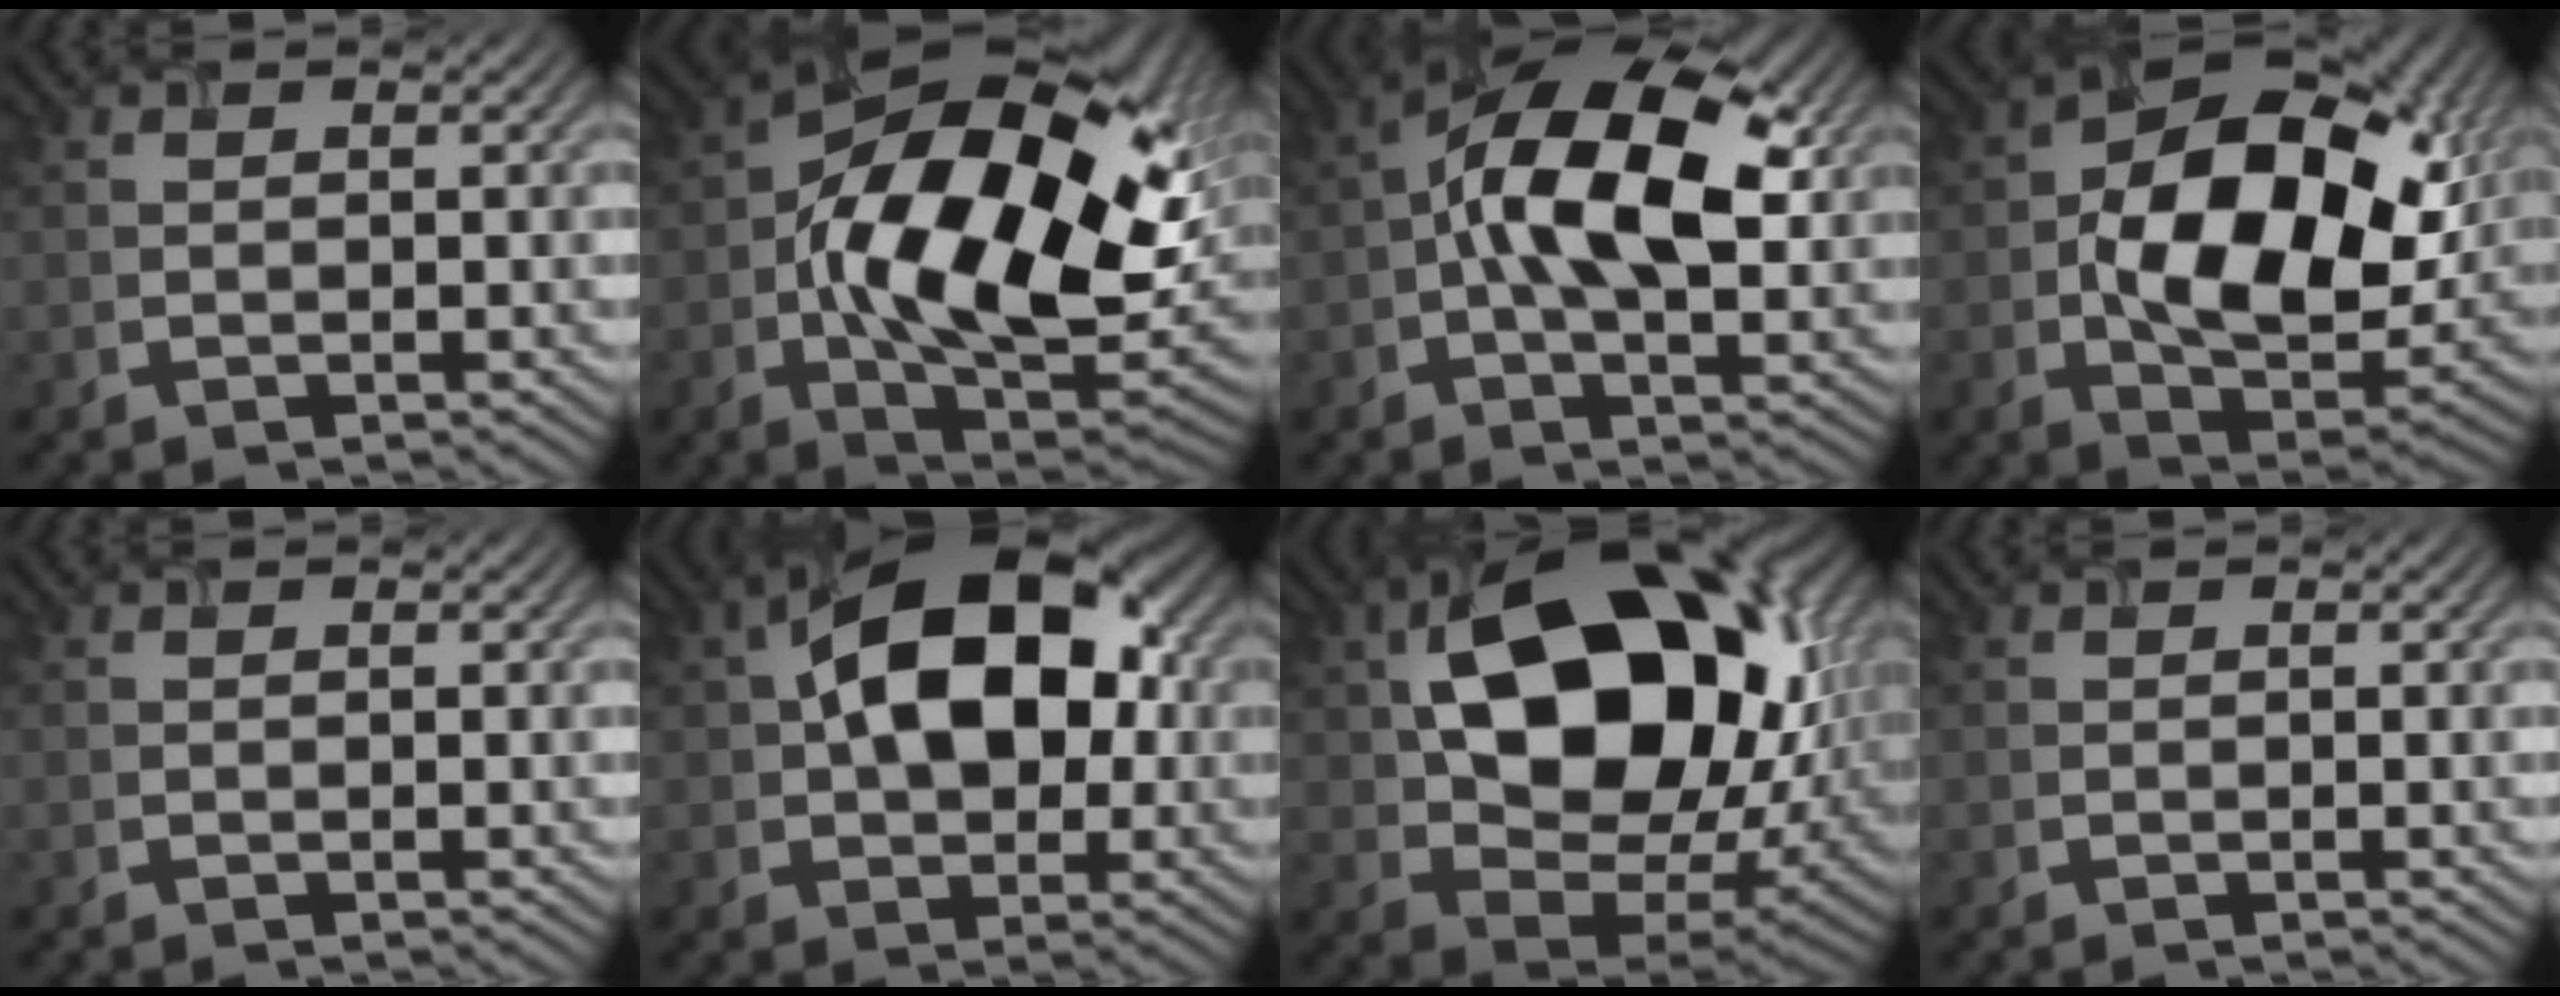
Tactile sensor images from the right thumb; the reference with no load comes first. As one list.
[{"total": 19.8, "force": [0.3, 10.9, 16.5], "torque": [-0.300, -0.020, 0.008]}, {"total": 13.5, "force": [1.6, 6.7, 11.6], "torque": [-0.205, 0.020, 0.019]}, {"total": 16.6, "force": [0.7, 10.2, 13.1], "torque": [-0.224, -0.010, 0.021]}, {"total": 0.0}, {"total": 14.9, "force": [2.5, 9.4, 11.3], "torque": [-0.165, 0.025, 0.032]}, {"total": 18.9, "force": [3.7, 12.7, 13.6], "torque": [-0.231, -0.004, 0.075]}, {"total": 0.0}]